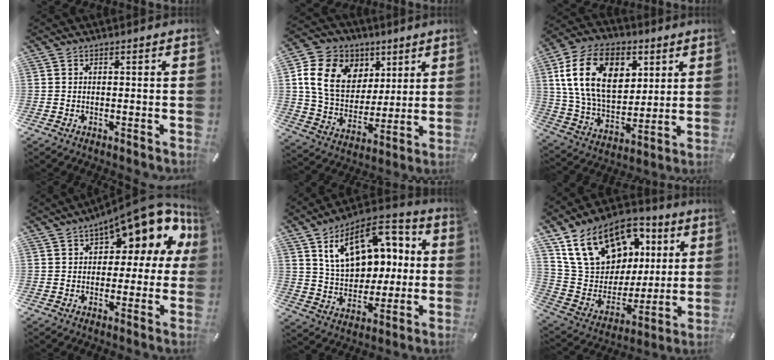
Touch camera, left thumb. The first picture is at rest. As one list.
[{"total": 16.7, "force": [6.1, 13.3, 8.1], "torque": [-0.157, -0.013, 0.117]}, {"total": 20.0, "force": [6.6, 14.2, 12.5], "torque": [-0.243, -0.004, 0.120]}, {"total": 15.2, "force": [8.6, 6.6, 10.7], "torque": [-0.142, -0.059, 0.140]}, {"total": 18.4, "force": [7.2, 12.6, 11.3], "torque": [-0.192, -0.019, 0.131]}, {"total": 20.1, "force": [10.9, 13.9, 9.6], "torque": [-0.172, -0.052, 0.212]}]